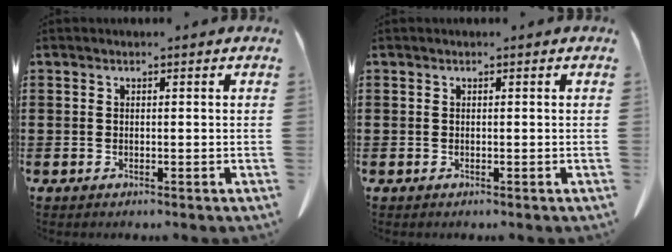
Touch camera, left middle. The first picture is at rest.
{"total": 0.0}